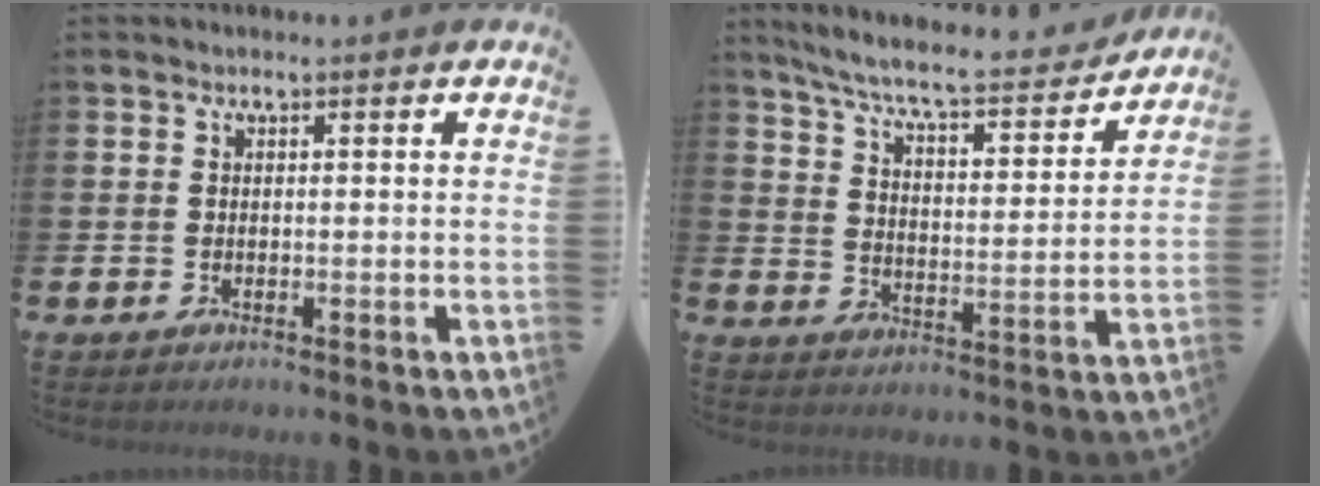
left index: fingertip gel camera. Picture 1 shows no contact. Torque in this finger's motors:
{"motor_torque": [1.04, -1.10, 0.25, 0.17]}